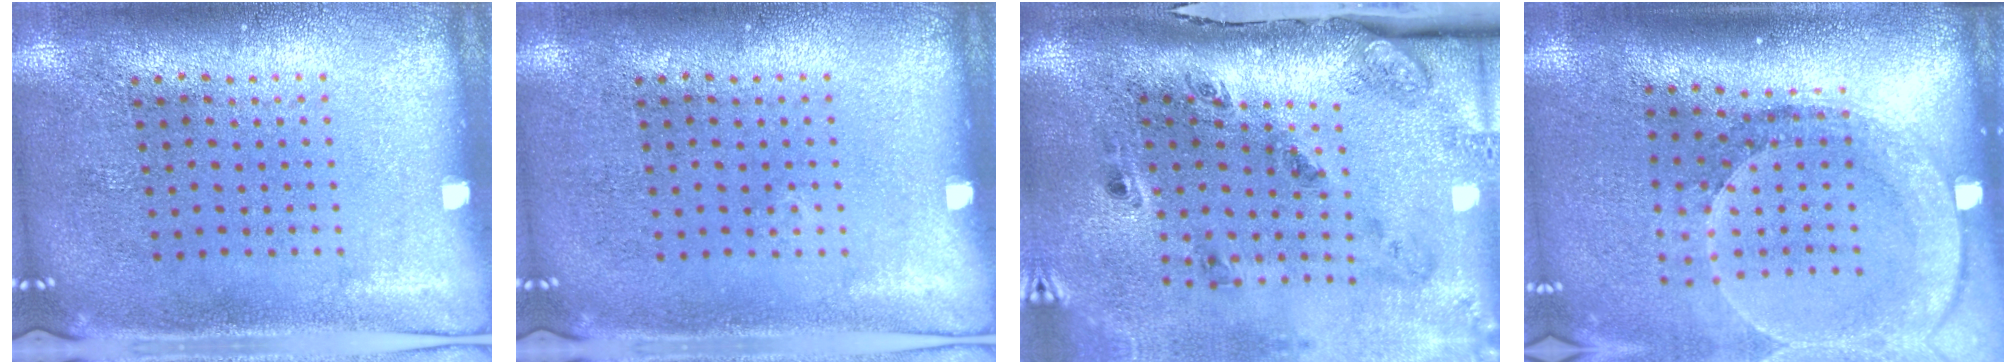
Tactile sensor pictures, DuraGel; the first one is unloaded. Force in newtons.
{"total": 0.0}
{"total": 2.9, "press": 1.8, "slide": 2.2}
{"total": 2.6, "press": 2.0, "slide": 1.7}